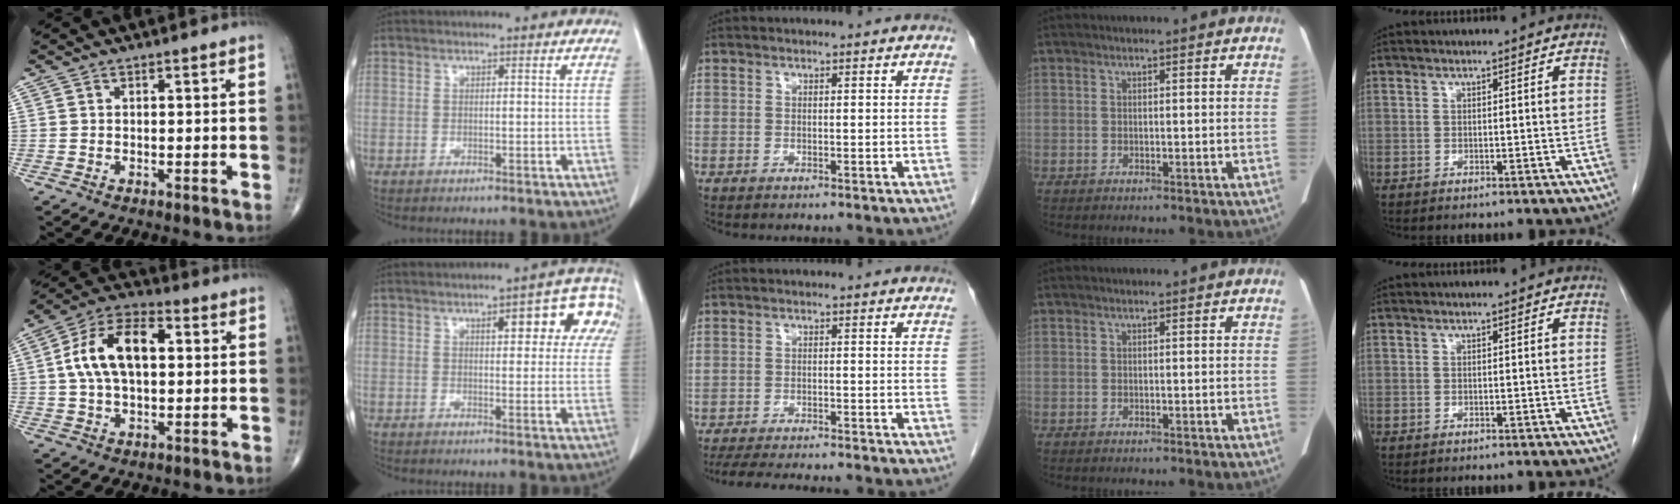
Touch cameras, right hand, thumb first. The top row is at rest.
{"thumb": {"total": 14.2, "force": [2.1, 7.9, 11.6], "torque": [-0.209, 0.028, 0.030]}, "index": {"total": 10.9, "force": [4.7, 4.0, 9.0], "torque": [-0.092, 0.023, 0.052]}, "middle": {"total": 15.0, "force": [-13.7, 1.3, 6.0], "torque": [-0.107, -0.024, -0.186]}}